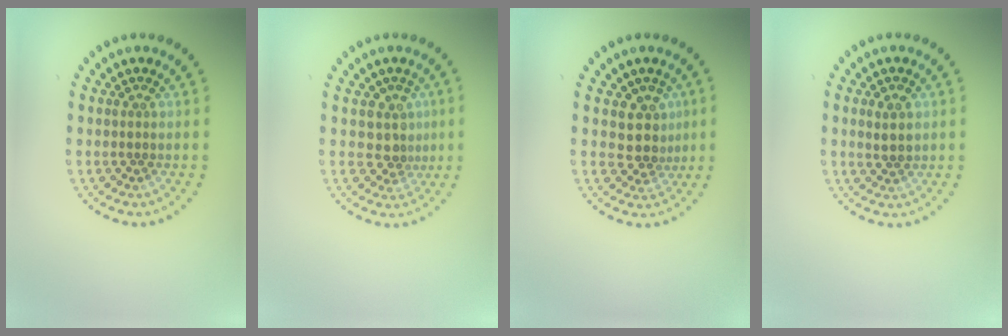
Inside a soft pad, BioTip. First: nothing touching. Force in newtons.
{"total": 2.6, "press": 2.0, "slide": 1.6}
{"total": 3.1, "press": 2.6, "slide": 1.7}
{"total": 1.7, "press": 1.6, "slide": 0.2}